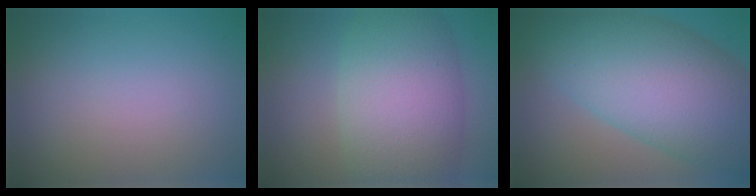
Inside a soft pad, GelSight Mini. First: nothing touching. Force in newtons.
{"total": 10.1, "press": 10.0, "slide": 0.6}
{"total": 12.4, "press": 12.4, "slide": 0.4}